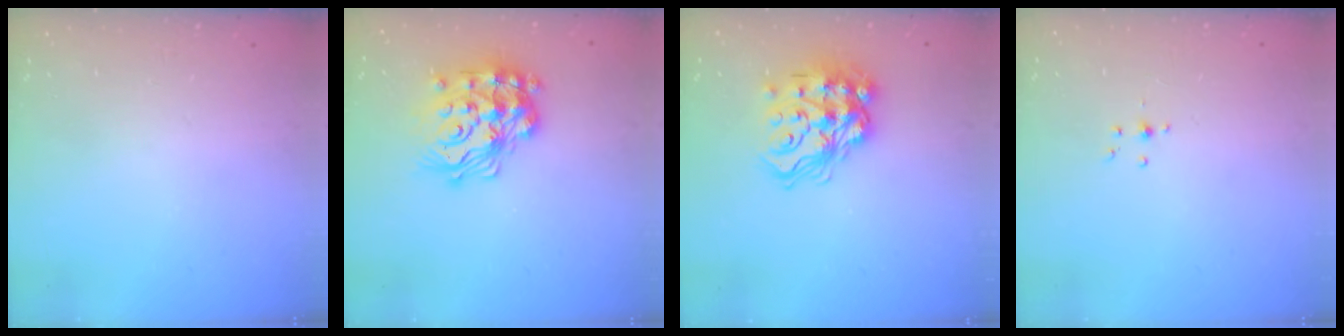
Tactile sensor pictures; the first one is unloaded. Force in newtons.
{"total": 22.7, "press": 22.7, "slide": 1.7}
{"total": 17.2, "press": 17.1, "slide": 1.7}
{"total": 3.0, "press": 3.0, "slide": 0.6}